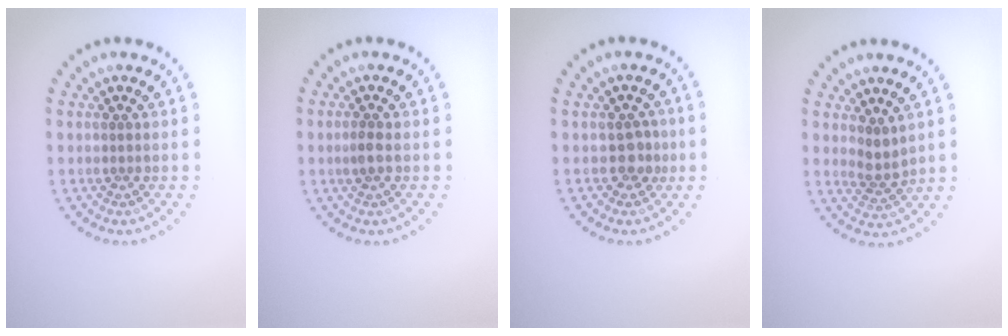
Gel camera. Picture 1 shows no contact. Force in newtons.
{"total": 1.3, "press": 1.3, "slide": 0.4}
{"total": 1.7, "press": 1.6, "slide": 0.7}
{"total": 1.9, "press": 1.5, "slide": 1.2}